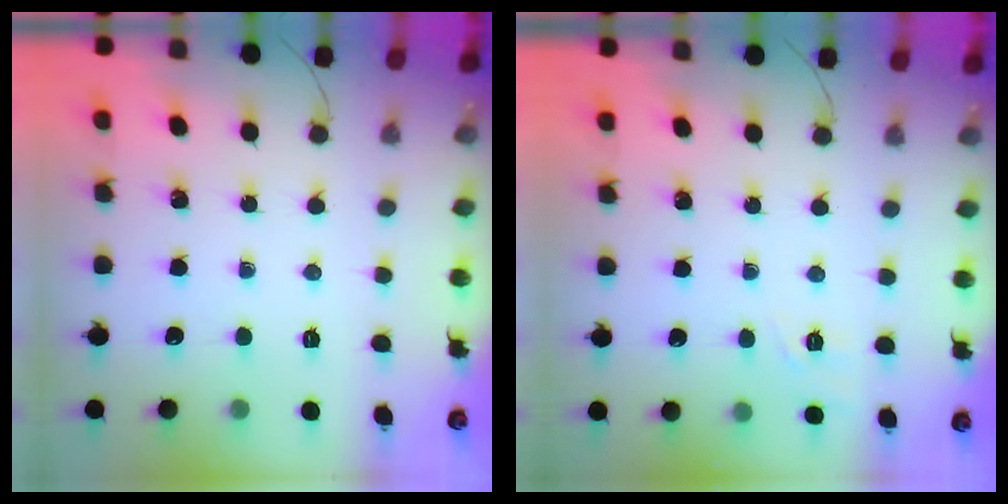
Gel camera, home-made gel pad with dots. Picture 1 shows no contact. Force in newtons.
{"total": 1.6, "press": 0.2, "slide": 1.6}